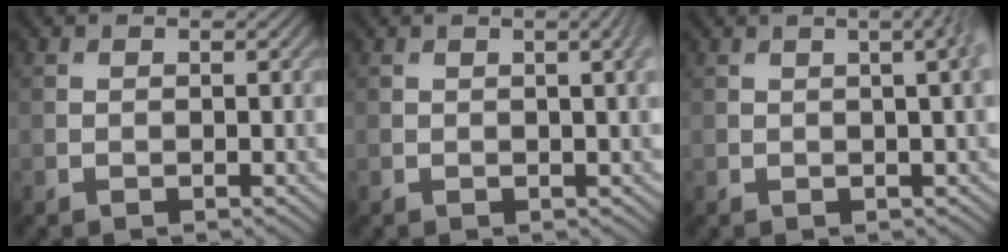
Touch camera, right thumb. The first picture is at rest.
{"total": 2.8, "force": [0.8, 0.5, 2.6], "torque": [-0.032, 0.008, 0.010]}
{"total": 4.1, "force": [1.1, 1.0, 3.8], "torque": [-0.047, 0.019, 0.004]}